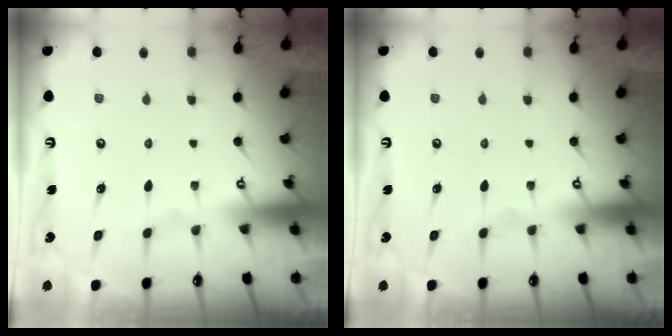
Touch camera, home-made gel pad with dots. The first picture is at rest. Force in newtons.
{"total": 0.0}